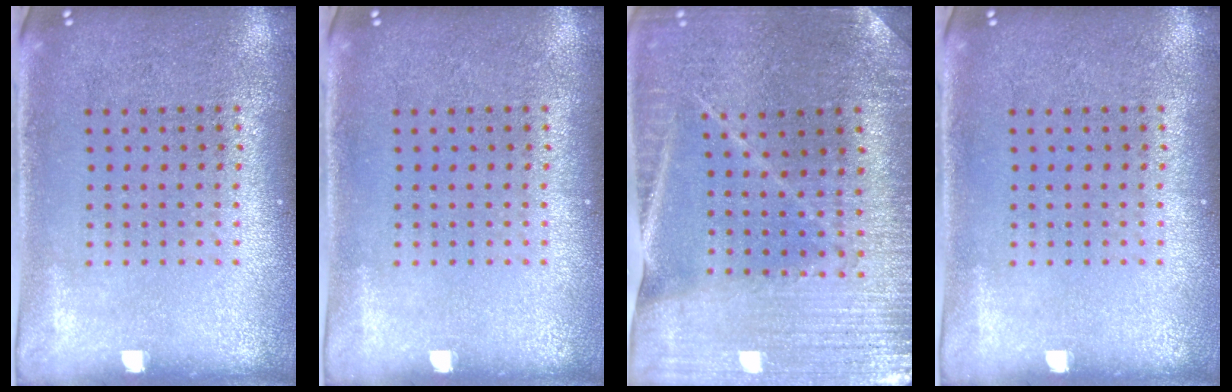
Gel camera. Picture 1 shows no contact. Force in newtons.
{"total": 0.0}
{"total": 2.0, "press": 2.0, "slide": 0.1}
{"total": 0.0}